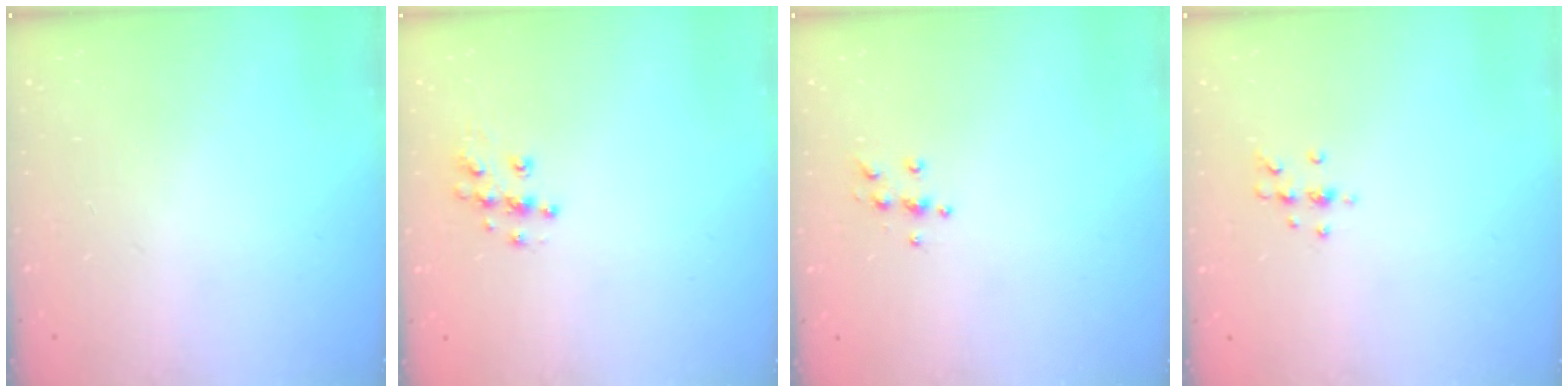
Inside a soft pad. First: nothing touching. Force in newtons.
{"total": 7.8, "press": 7.8, "slide": 0.2}
{"total": 4.3, "press": 4.3, "slide": 0.6}
{"total": 5.4, "press": 5.2, "slide": 1.4}